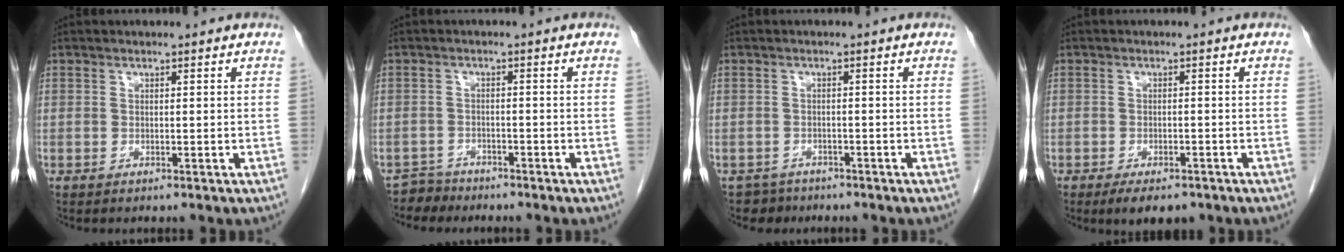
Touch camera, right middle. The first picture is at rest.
{"total": 2.5, "force": [-2.2, 0.8, -0.9], "torque": [0.014, -0.002, -0.041]}
{"total": 2.6, "force": [-2.0, 1.4, -0.7], "torque": [0.004, 0.004, -0.033]}
{"total": 5.0, "force": [-3.6, 2.1, 2.8], "torque": [-0.040, -0.006, -0.050]}